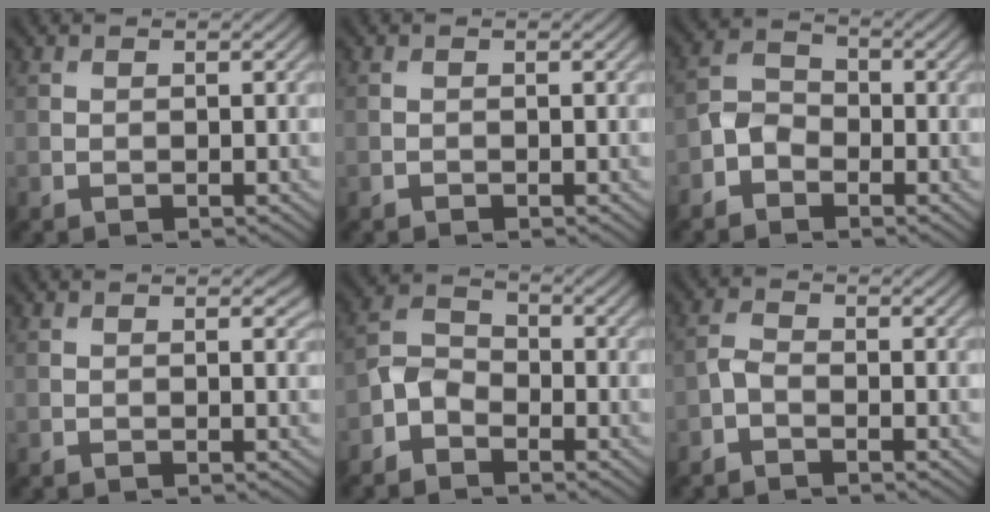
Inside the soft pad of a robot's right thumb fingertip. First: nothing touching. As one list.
[{"total": 0.0}, {"total": 3.5, "force": [-2.0, 2.4, 1.6], "torque": [-0.036, 0.008, -0.051]}, {"total": 0.8, "force": [0.4, 0.2, 0.6], "torque": [-0.007, -0.002, 0.007]}, {"total": 3.8, "force": [-2.3, 2.4, 1.9], "torque": [-0.041, 0.009, -0.060]}, {"total": 1.8, "force": [-1.0, 0.8, 1.2], "torque": [-0.029, 0.002, -0.029]}]